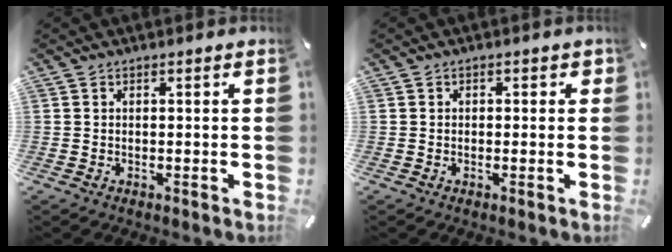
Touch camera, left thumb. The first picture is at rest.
{"total": 1.0, "force": [-0.2, 0.9, 0.4], "torque": [-0.008, 0.005, -0.006]}